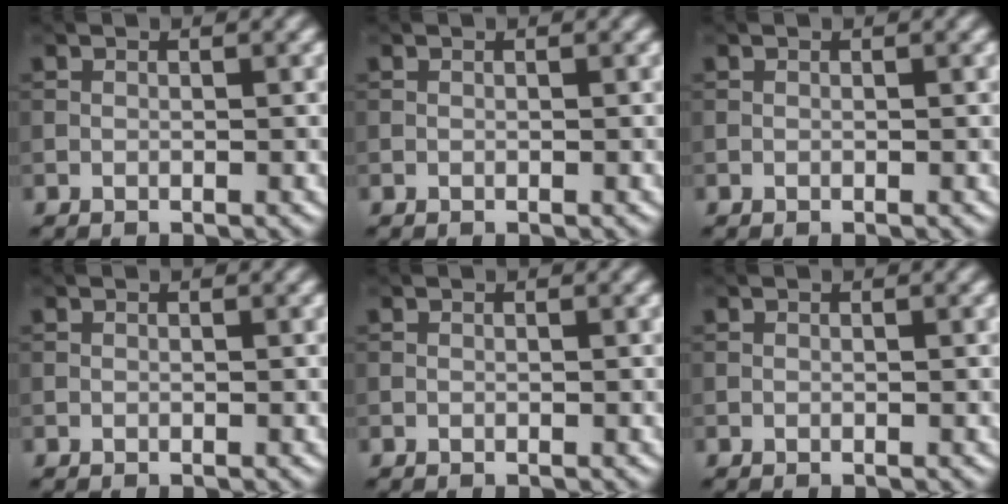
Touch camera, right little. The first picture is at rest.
{"total": 0.0}
{"total": 0.0}
{"total": 0.0}
{"total": 0.0}
{"total": 0.0}